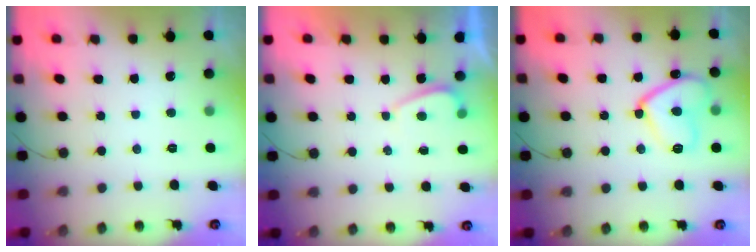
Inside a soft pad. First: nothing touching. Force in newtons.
{"total": 0.6, "press": 0.4, "slide": 0.5}
{"total": 12.2, "press": 12.2, "slide": 1.3}